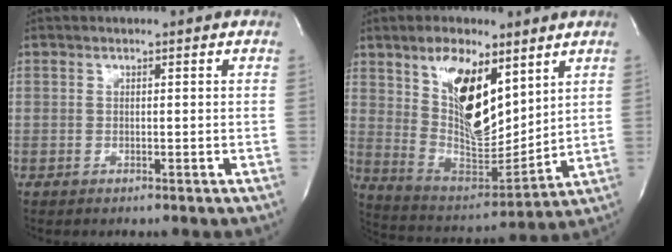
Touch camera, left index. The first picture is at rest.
{"total": 14.7, "force": [6.8, 6.1, 11.6], "torque": [-0.216, -0.003, 0.130]}